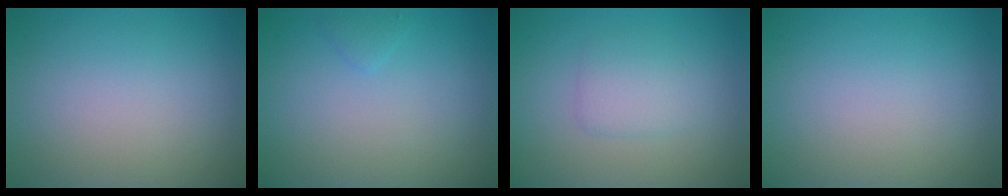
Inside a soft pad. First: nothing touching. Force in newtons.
{"total": 0.7, "press": 0.7, "slide": 0.0}
{"total": 2.0, "press": 2.0, "slide": 0.2}
{"total": 0.0}